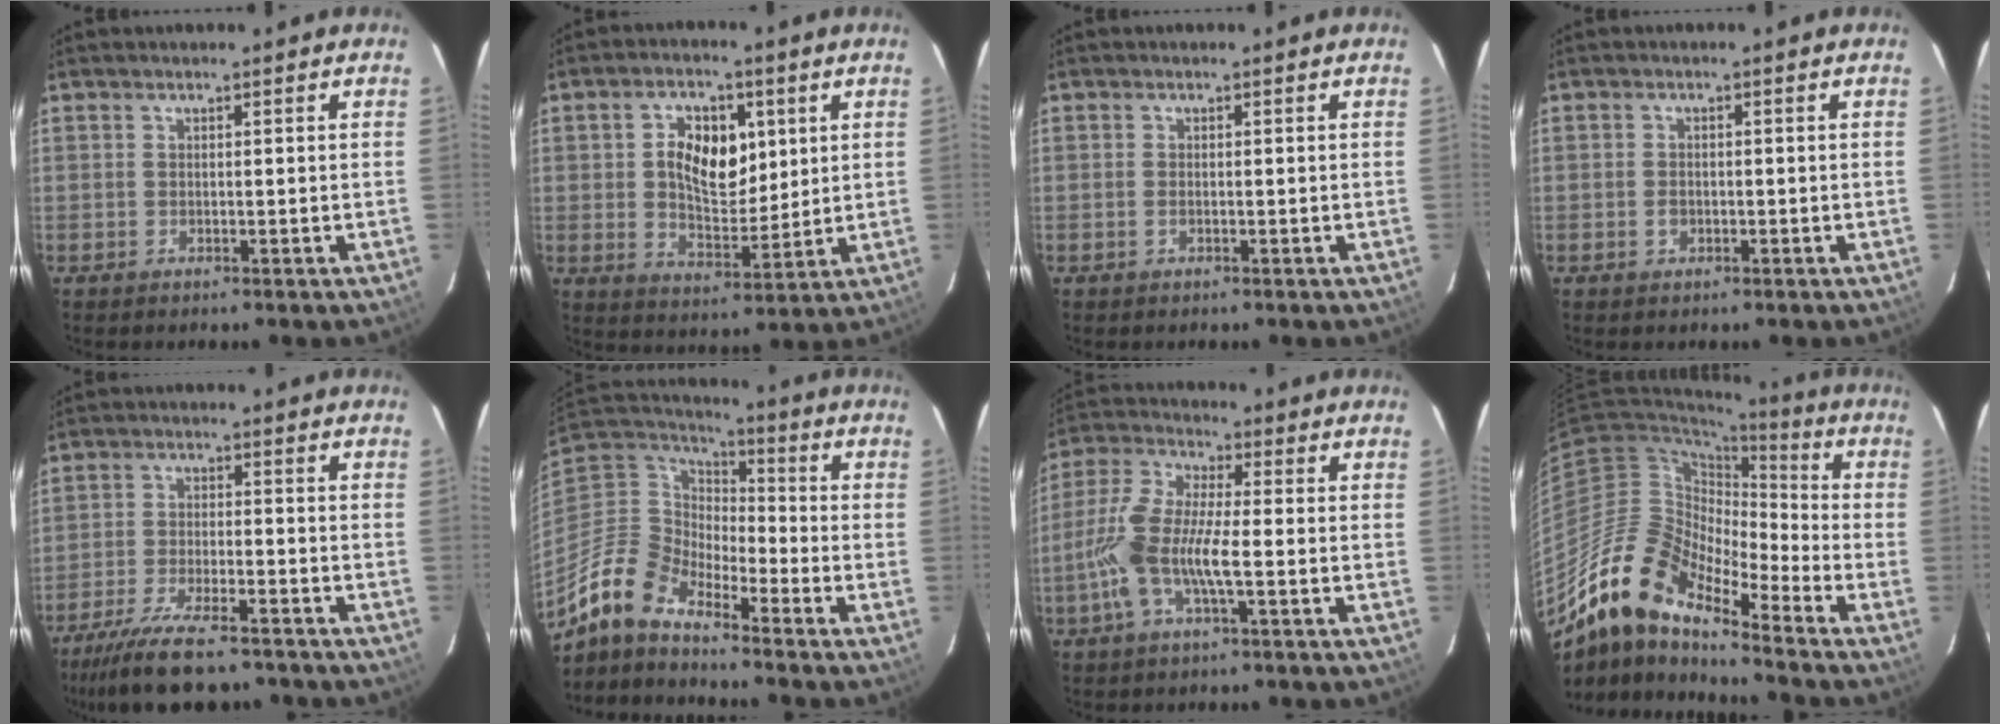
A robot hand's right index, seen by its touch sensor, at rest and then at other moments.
{"total": 10.4, "force": [2.6, 6.4, 7.8], "torque": [-0.138, 0.012, 0.049]}
{"total": 0.6, "force": [-0.3, 0.3, 0.5], "torque": [-0.010, 0.000, -0.006]}
{"total": 1.5, "force": [-0.6, 1.2, 0.7], "torque": [-0.013, 0.003, -0.008]}
{"total": 14.8, "force": [-12.1, 3.6, 7.6], "torque": [-0.167, -0.023, -0.200]}
{"total": 11.3, "force": [-9.3, 4.5, 4.6], "torque": [-0.096, 0.006, -0.195]}
{"total": 11.9, "force": [-3.1, 3.1, 11.0], "torque": [-0.240, 0.002, -0.061]}
{"total": 16.4, "force": [-12.9, 4.7, 9.1], "torque": [-0.140, -0.005, -0.260]}